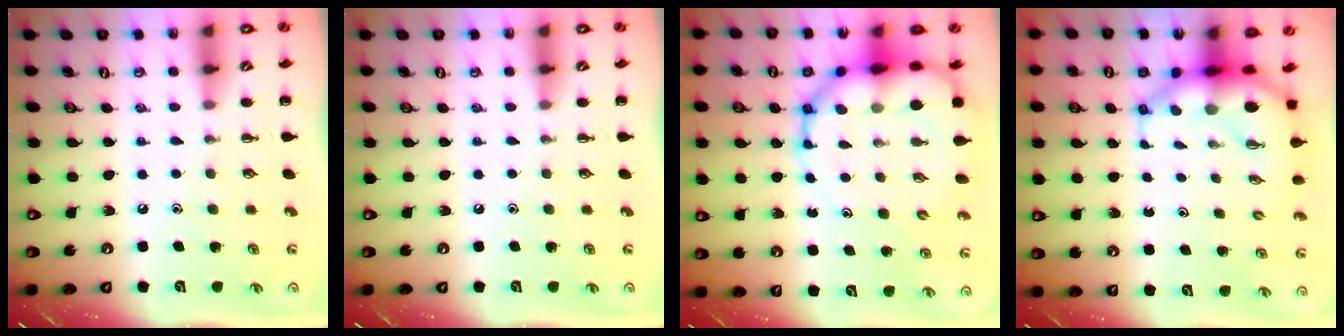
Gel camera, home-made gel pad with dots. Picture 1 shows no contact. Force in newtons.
{"total": 0.0}
{"total": 16.7, "press": 16.0, "slide": 4.5}
{"total": 7.4, "press": 7.1, "slide": 2.3}